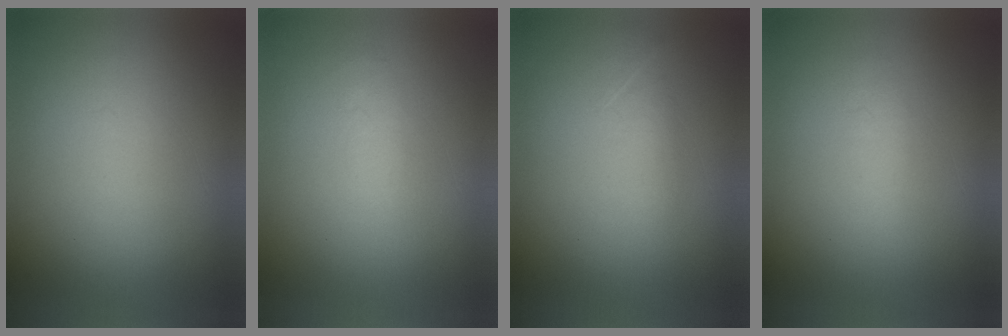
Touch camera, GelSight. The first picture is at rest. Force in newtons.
{"total": 1.4}
{"total": 1.8}
{"total": 1.3}